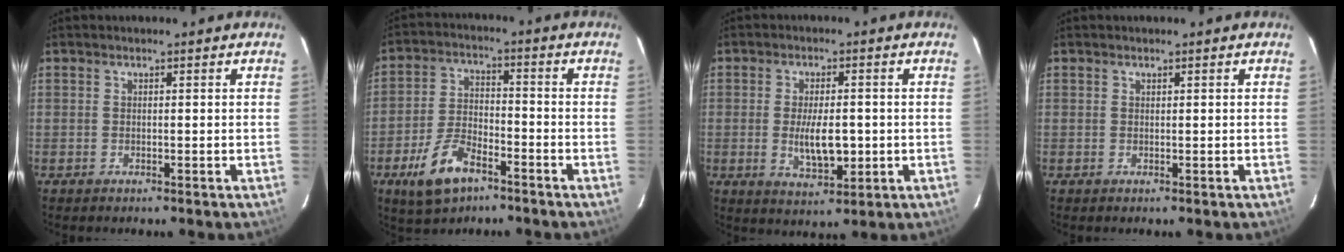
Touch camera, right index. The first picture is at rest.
{"total": 12.0, "force": [-7.2, 5.3, 8.0], "torque": [-0.173, 0.005, -0.131]}
{"total": 7.6, "force": [-0.8, 3.2, 6.9], "torque": [-0.127, -0.009, -0.009]}
{"total": 0.0}